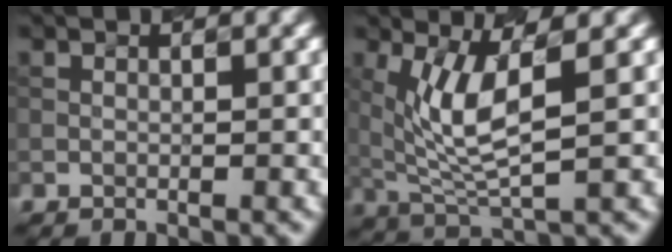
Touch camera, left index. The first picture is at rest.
{"total": 5.3, "force": [1.2, 1.4, 5.0], "torque": [-0.117, -0.011, 0.043]}